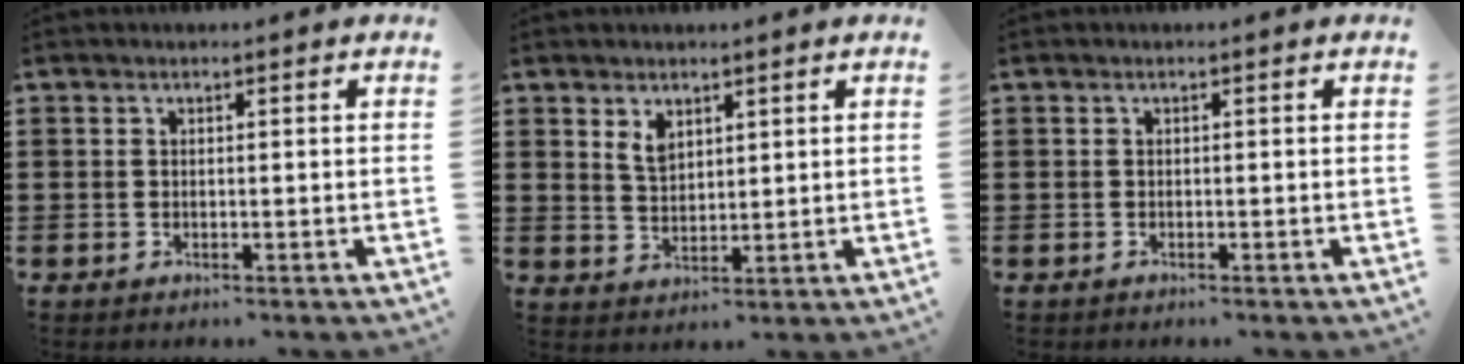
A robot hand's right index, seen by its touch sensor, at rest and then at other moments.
{"total": 3.1, "force": [2.0, 1.7, 1.6], "torque": [-0.038, 0.004, 0.037]}
{"total": 0.0}